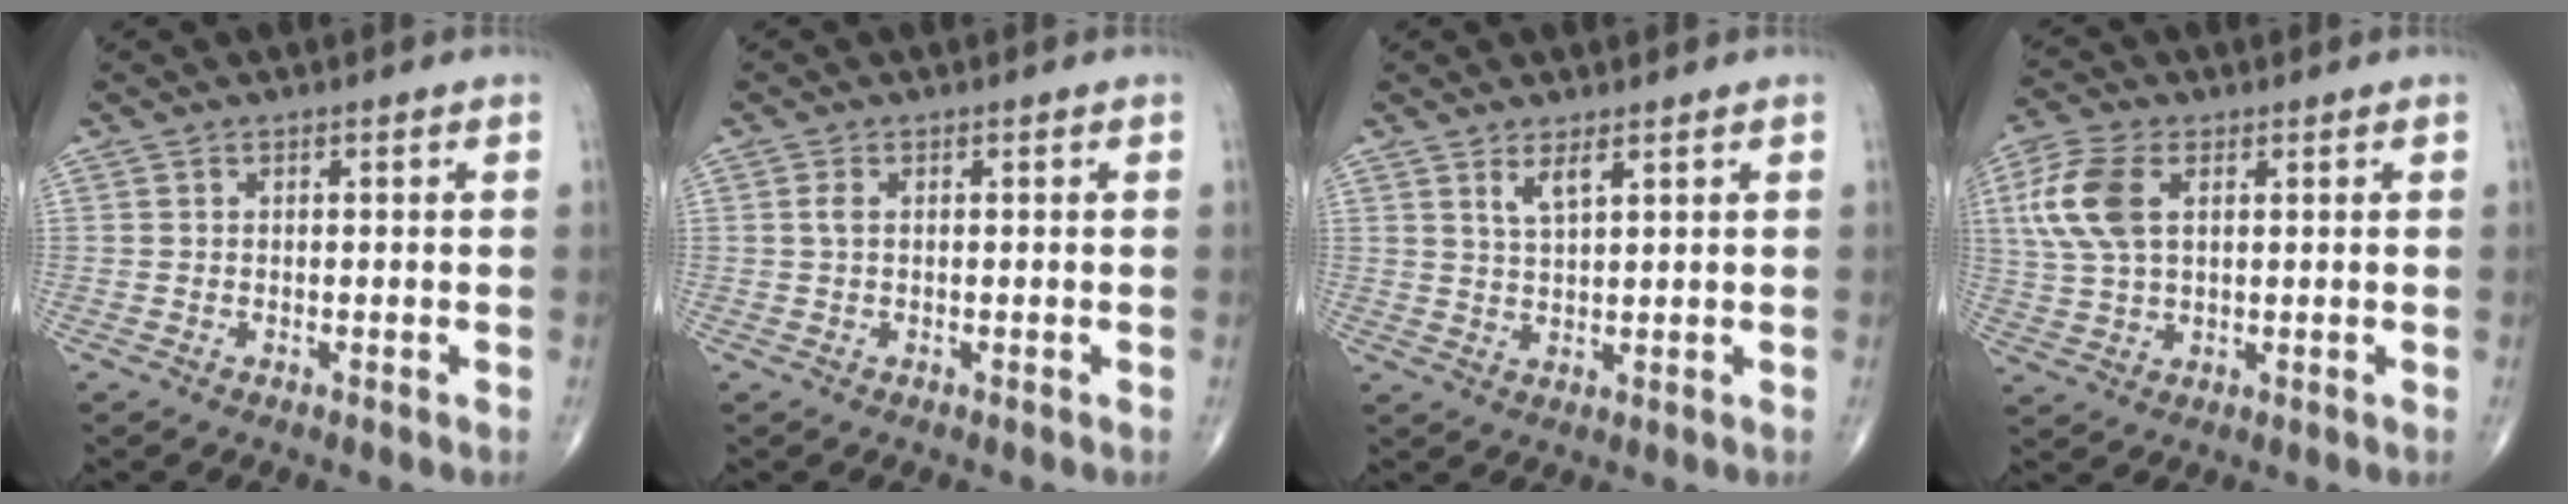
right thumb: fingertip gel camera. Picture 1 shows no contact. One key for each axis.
{"total": 1.1, "fx": 0.2, "fy": 0.5, "fz": 1.0, "tx": -0.026, "ty": 0.001, "tz": 0.002}
{"total": 3.3, "fx": 2.0, "fy": 0.8, "fz": 2.5, "tx": -0.049, "ty": -0.014, "tz": 0.042}
{"total": 10.3, "fx": 2.8, "fy": 5.8, "fz": 8.1, "tx": -0.188, "ty": 0.007, "tz": 0.057}